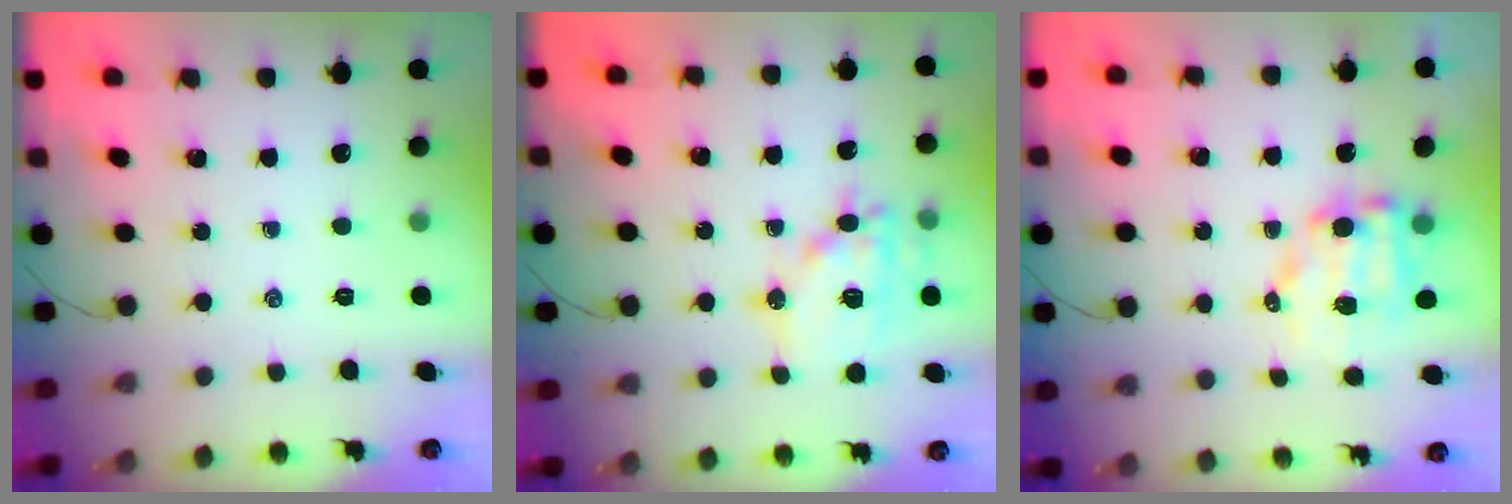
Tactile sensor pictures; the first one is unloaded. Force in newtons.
{"total": 15.3, "press": 15.2, "slide": 2.2}
{"total": 8.4, "press": 8.2, "slide": 1.7}